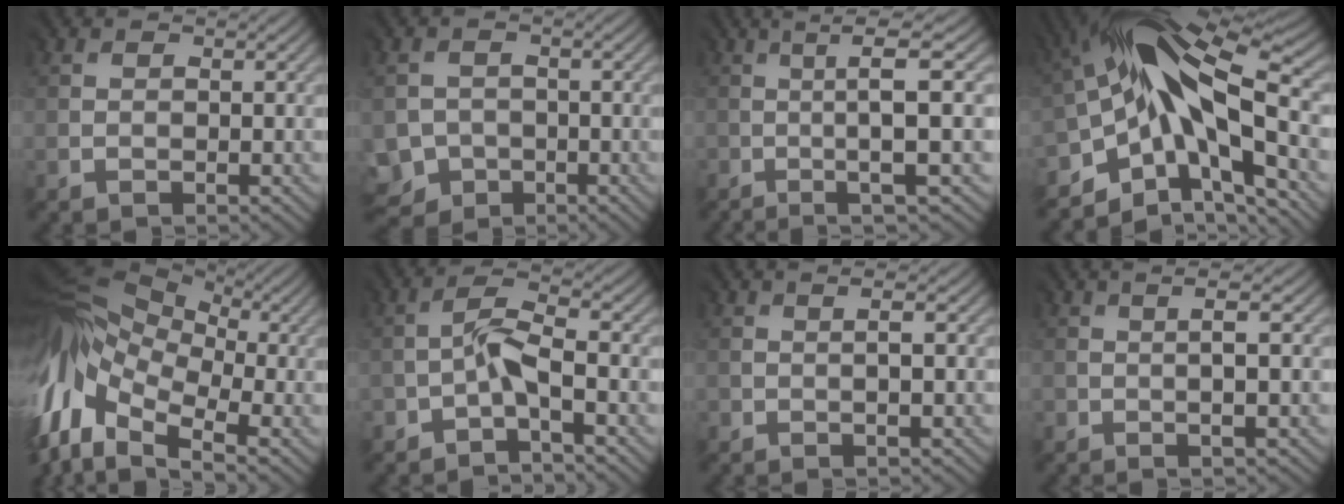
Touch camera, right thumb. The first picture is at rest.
{"total": 4.7, "force": [-2.8, 3.7, 0.6], "torque": [-0.021, -0.013, -0.050]}
{"total": 4.6, "force": [-0.6, -0.4, 4.6], "torque": [-0.079, 0.015, -0.019]}
{"total": 12.5, "force": [-2.7, 5.8, 10.7], "torque": [-0.174, 0.011, -0.059]}
{"total": 14.2, "force": [-1.0, 9.5, 10.5], "torque": [-0.238, -0.003, -0.012]}
{"total": 2.6, "force": [-1.7, 0.4, 1.9], "torque": [-0.041, 0.012, -0.043]}
{"total": 0.9, "force": [-0.3, -0.6, 0.6], "torque": [-0.013, 0.001, -0.005]}
{"total": 1.6, "force": [-0.2, -0.4, 1.5], "torque": [-0.027, 0.004, -0.005]}